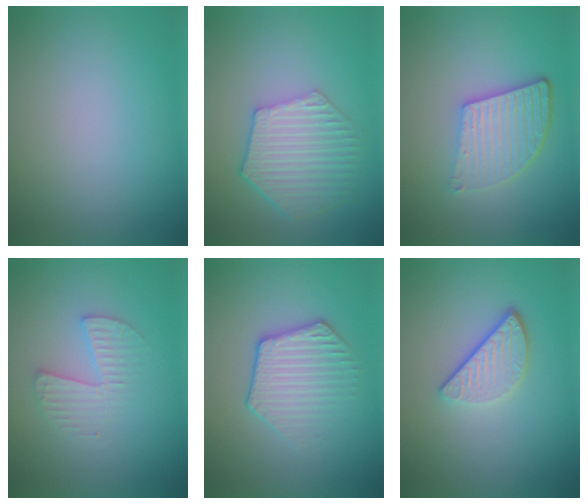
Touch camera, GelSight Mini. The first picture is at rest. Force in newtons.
{"total": 5.9, "press": 4.4, "slide": 3.8}
{"total": 5.2, "press": 3.8, "slide": 3.6}
{"total": 2.3, "press": 2.3, "slide": 0.3}
{"total": 3.5, "press": 3.1, "slide": 1.6}
{"total": 3.4, "press": 2.7, "slide": 2.0}